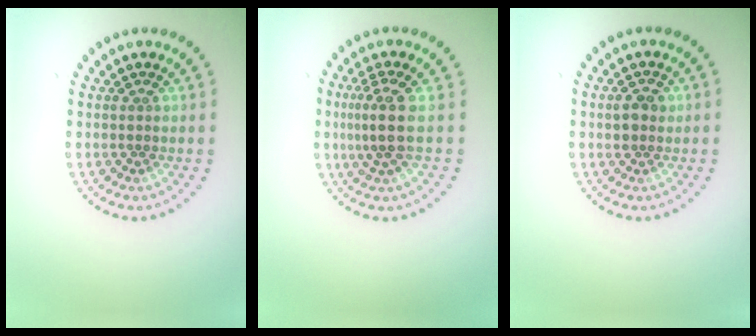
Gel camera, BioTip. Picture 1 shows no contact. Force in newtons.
{"total": 3.0, "press": 2.5, "slide": 1.7}
{"total": 1.7, "press": 1.7, "slide": 0.3}